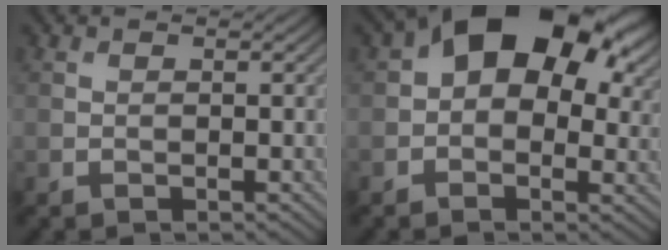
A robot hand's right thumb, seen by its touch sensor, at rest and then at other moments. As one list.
[{"total": 15.7, "force": [5.0, 9.6, 11.3], "torque": [-0.154, 0.016, 0.071]}]